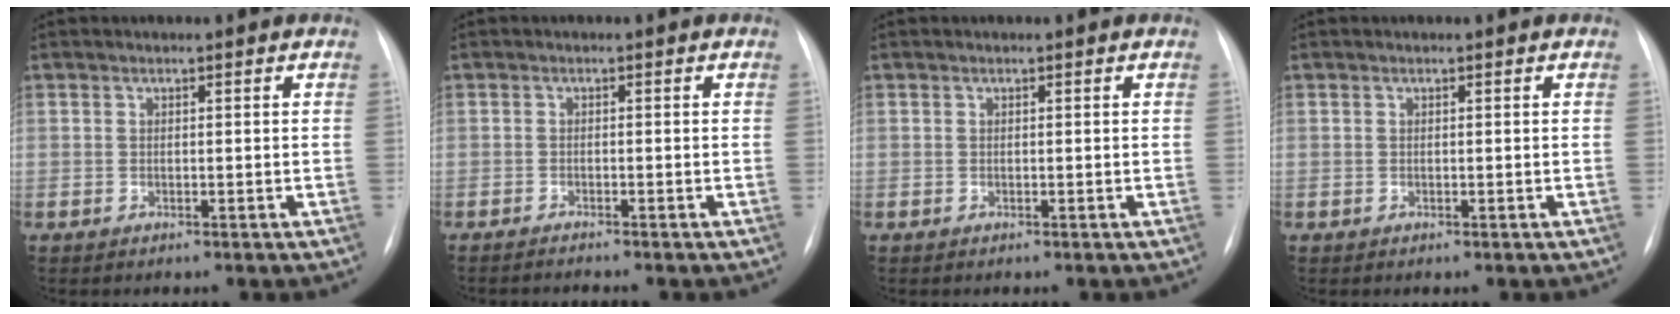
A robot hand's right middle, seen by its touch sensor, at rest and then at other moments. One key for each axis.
{"total": 2.5, "fx": -2.3, "fy": -0.3, "fz": 0.9, "tx": -0.010, "ty": -0.003, "tz": -0.033}
{"total": 0.0}
{"total": 0.0}